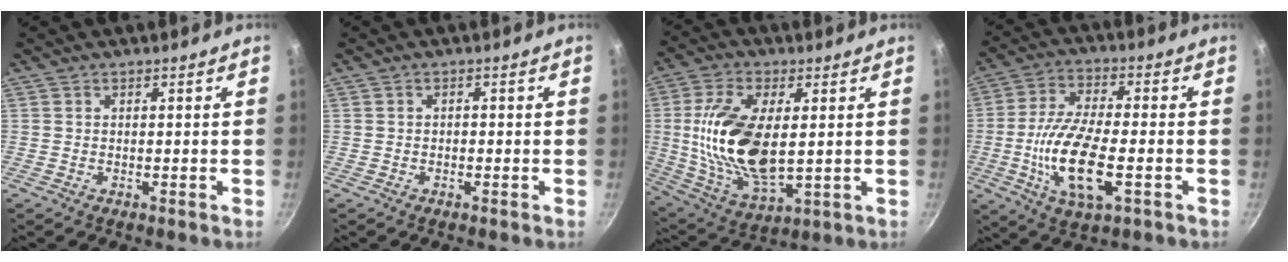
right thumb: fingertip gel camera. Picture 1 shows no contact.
{"total": 0.9, "force": [-0.3, 0.6, 0.5], "torque": [-0.004, 0.004, -0.008]}
{"total": 19.0, "force": [1.3, 9.1, 16.6], "torque": [-0.328, -0.017, 0.034]}
{"total": 14.9, "force": [-3.4, 5.8, 13.3], "torque": [-0.265, 0.009, -0.059]}